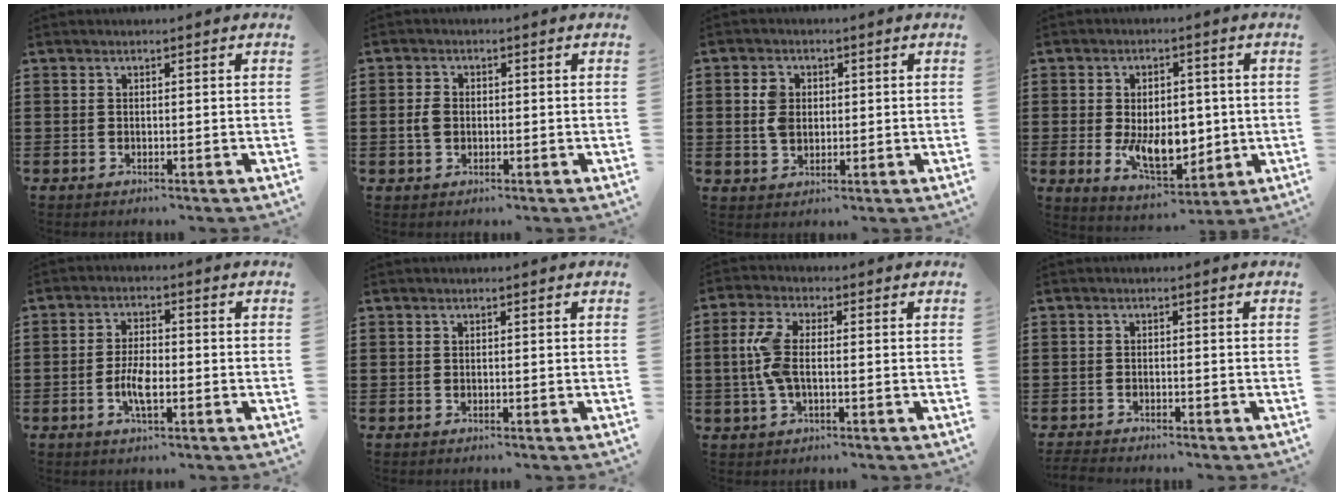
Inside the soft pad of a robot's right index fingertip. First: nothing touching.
{"total": 2.5, "force": [-0.1, 1.9, 1.6], "torque": [-0.043, 0.003, -0.005]}
{"total": 4.1, "force": [0.5, 3.1, 2.6], "torque": [-0.059, 0.012, 0.009]}
{"total": 9.2, "force": [-0.8, 5.9, 7.0], "torque": [-0.113, -0.001, -0.017]}
{"total": 4.8, "force": [-1.3, 1.8, 4.3], "torque": [-0.094, -0.001, -0.029]}
{"total": 0.0}
{"total": 6.4, "force": [-0.1, 2.9, 5.8], "torque": [-0.142, -0.003, -0.011]}
{"total": 1.3, "force": [-1.3, 0.0, 0.1], "torque": [-0.006, -0.002, -0.026]}